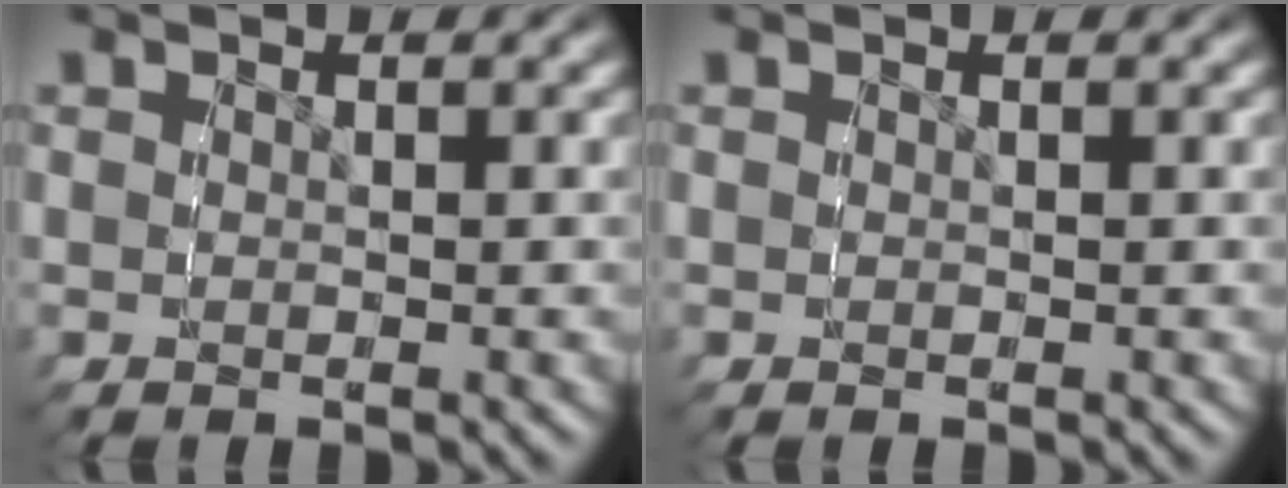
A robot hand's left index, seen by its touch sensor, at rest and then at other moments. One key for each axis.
{"total": 0.0}